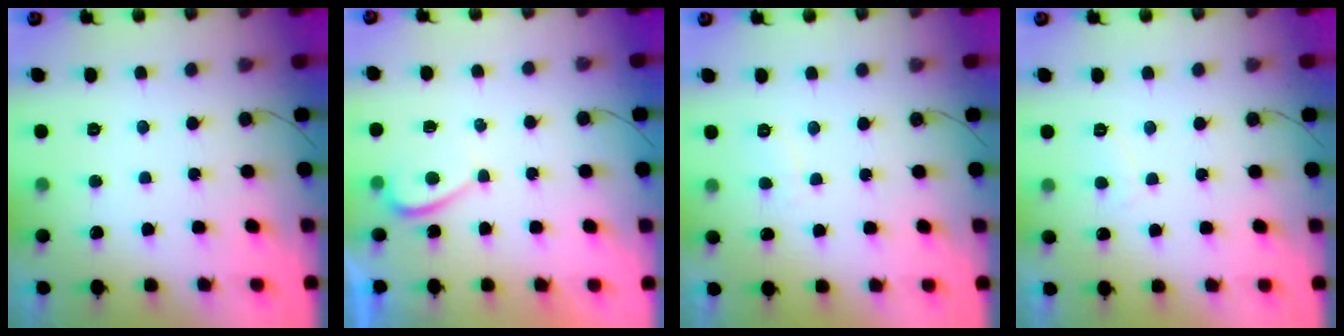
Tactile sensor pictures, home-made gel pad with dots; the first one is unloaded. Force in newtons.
{"total": 0.7, "press": 0.5, "slide": 0.5}
{"total": 1.6, "press": 1.5, "slide": 0.6}
{"total": 1.1, "press": 1.0, "slide": 0.4}